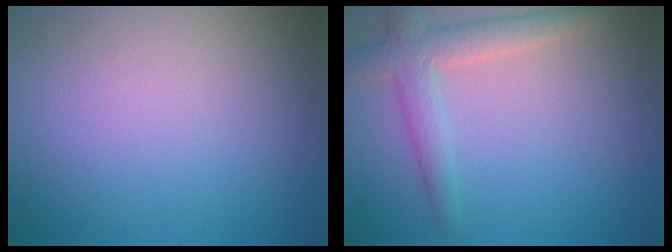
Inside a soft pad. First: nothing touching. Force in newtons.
{"total": 3.2, "press": 3.1, "slide": 0.3}